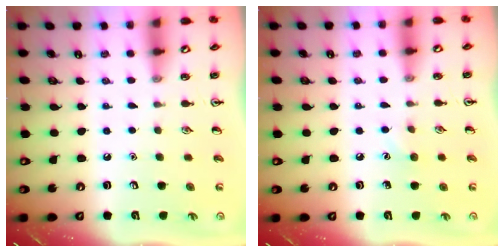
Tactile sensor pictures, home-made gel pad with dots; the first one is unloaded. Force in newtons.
{"total": 4.0, "press": 3.8, "slide": 1.3}